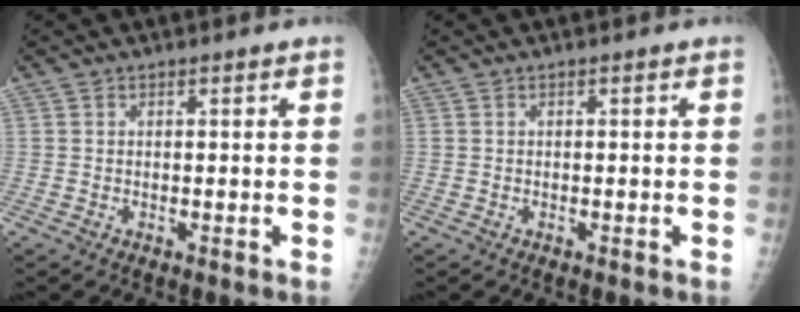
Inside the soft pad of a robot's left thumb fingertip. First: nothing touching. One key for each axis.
{"total": 0.0}